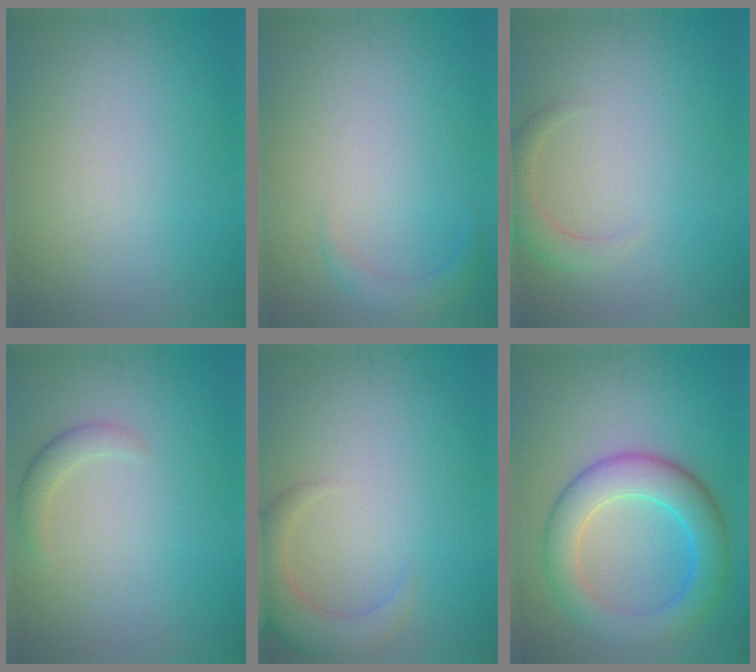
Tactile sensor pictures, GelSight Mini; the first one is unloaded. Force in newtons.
{"total": 1.5, "press": 1.5, "slide": 0.1}
{"total": 2.1, "press": 2.1, "slide": 0.3}
{"total": 1.7, "press": 1.7, "slide": 0.1}
{"total": 4.0, "press": 4.0, "slide": 0.7}
{"total": 6.8, "press": 6.8, "slide": 0.4}